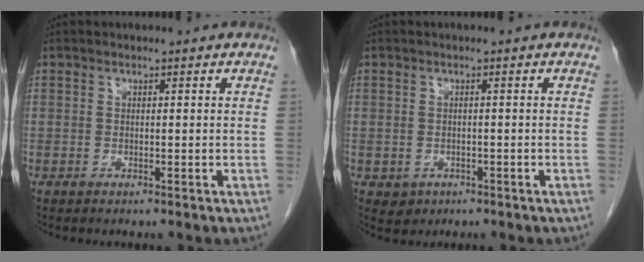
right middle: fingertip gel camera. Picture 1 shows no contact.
{"total": 2.0, "force": [-0.8, 1.8, 0.5], "torque": [-0.005, 0.005, -0.001]}